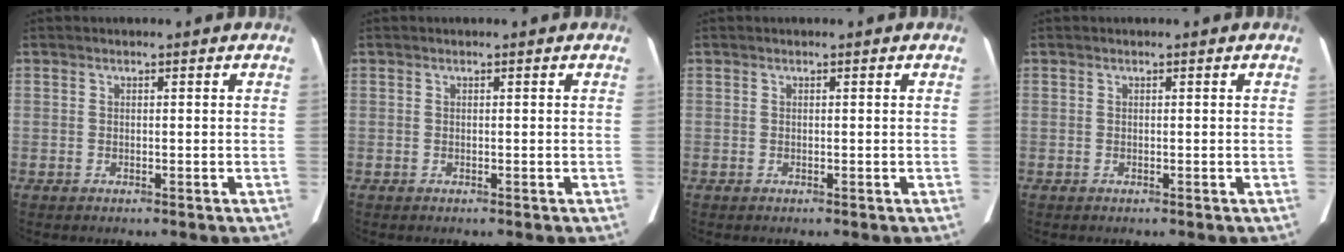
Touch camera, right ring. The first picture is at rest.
{"total": 0.0}
{"total": 0.0}
{"total": 0.0}